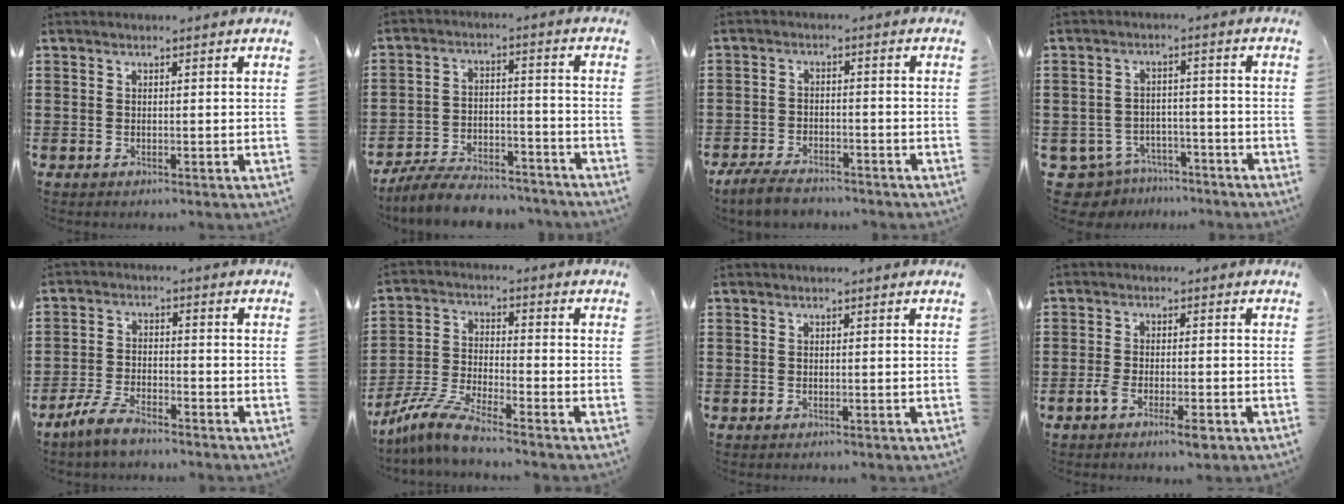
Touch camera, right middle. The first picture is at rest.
{"total": 7.8, "force": [-7.4, 1.4, 2.2], "torque": [-0.036, 0.017, -0.139]}
{"total": 4.2, "force": [-3.8, 1.0, 1.4], "torque": [-0.038, -0.001, -0.078]}
{"total": 4.8, "force": [-4.5, 1.4, 0.6], "torque": [-0.039, 0.001, -0.099]}
{"total": 5.5, "force": [-4.5, 1.4, 2.7], "torque": [-0.071, -0.002, -0.090]}
{"total": 7.6, "force": [-6.8, 0.2, 3.4], "torque": [-0.083, -0.005, -0.135]}
{"total": 0.0}
{"total": 3.7, "force": [-2.2, 1.0, 2.8], "torque": [-0.059, 0.000, -0.043]}